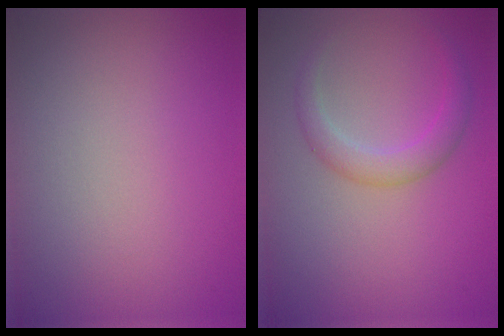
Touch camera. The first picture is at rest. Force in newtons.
{"total": 2.3, "press": 2.3, "slide": 0.0}